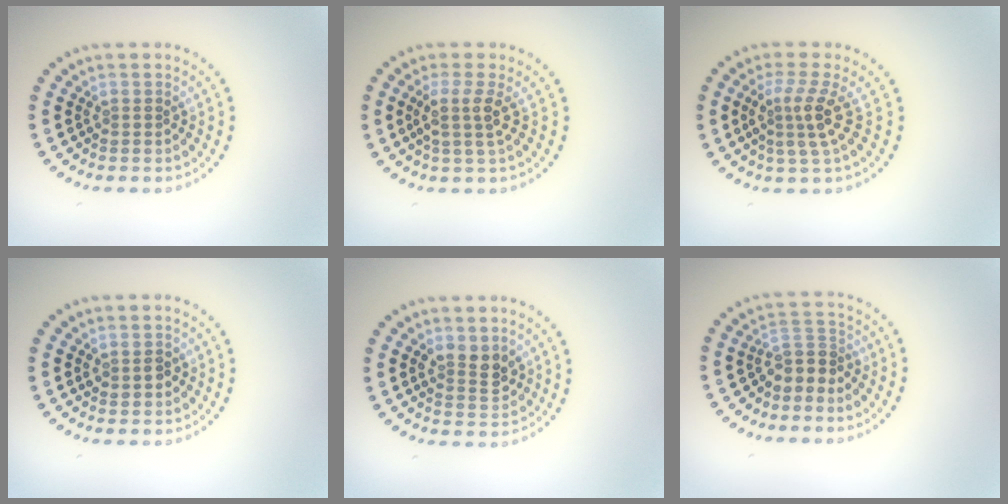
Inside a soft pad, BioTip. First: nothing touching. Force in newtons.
{"total": 2.4, "press": 1.8, "slide": 1.5}
{"total": 3.1, "press": 2.3, "slide": 2.1}
{"total": 1.3, "press": 1.3, "slide": 0.2}
{"total": 2.5, "press": 2.4, "slide": 0.7}
{"total": 2.6, "press": 2.0, "slide": 1.6}